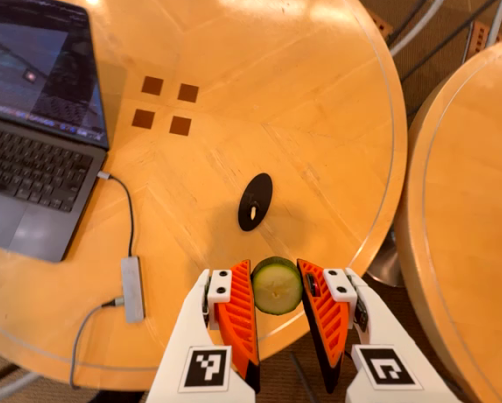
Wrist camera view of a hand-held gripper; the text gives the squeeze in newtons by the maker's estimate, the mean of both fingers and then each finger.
{"total": 8.1, "left": 8.1, "right": 8.1}